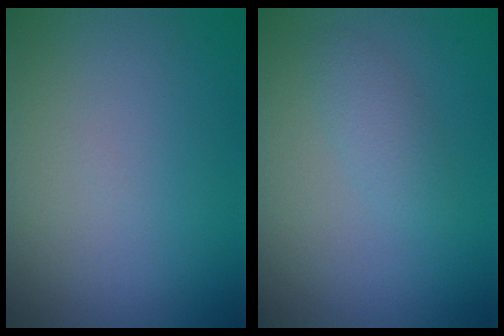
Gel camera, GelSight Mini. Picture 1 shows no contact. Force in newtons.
{"total": 1.6, "press": 1.6, "slide": 0.1}